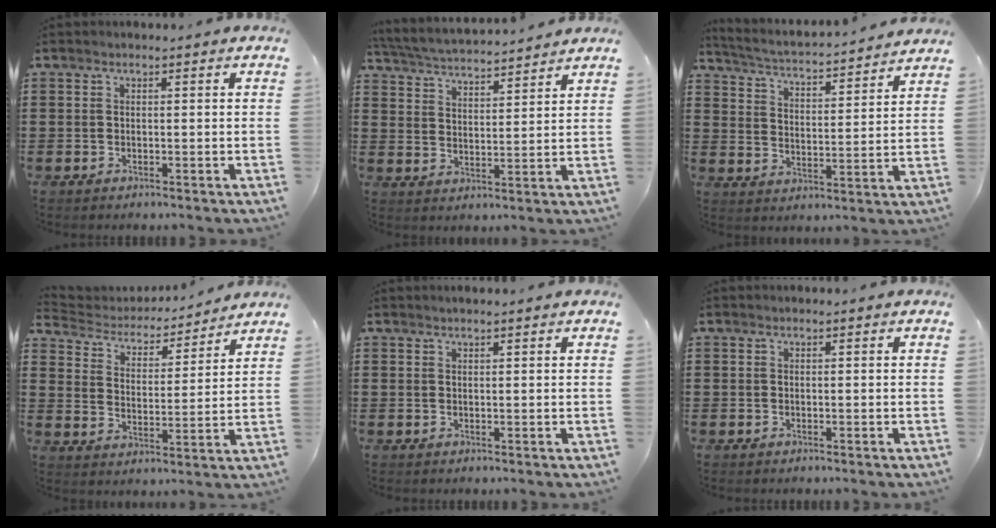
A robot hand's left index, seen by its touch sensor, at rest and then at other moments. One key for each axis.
{"total": 4.2, "fx": 4.2, "fy": -0.1, "fz": 0.6, "tx": -0.034, "ty": -0.027, "tz": 0.070}
{"total": 2.9, "fx": 2.8, "fy": -0.4, "fz": 0.6, "tx": -0.031, "ty": -0.033, "tz": 0.038}
{"total": 3.6, "fx": 3.5, "fy": 1.0, "fz": 0.4, "tx": -0.031, "ty": -0.026, "tz": 0.053}
{"total": 0.8, "fx": 0.7, "fy": -0.1, "fz": 0.3, "tx": -0.008, "ty": -0.002, "tz": 0.014}
{"total": 0.0}